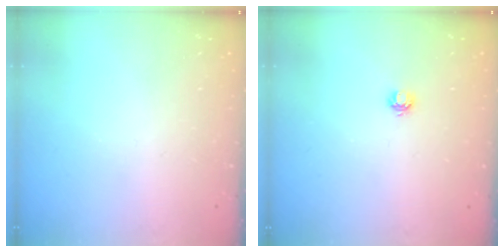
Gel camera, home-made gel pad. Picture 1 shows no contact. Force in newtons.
{"total": 3.9, "press": 3.9, "slide": 0.5}